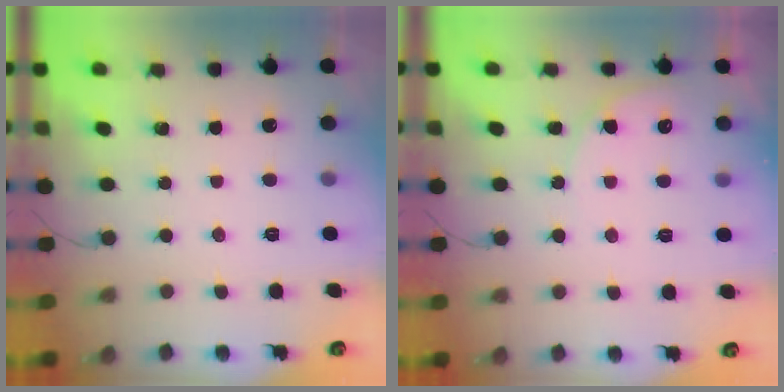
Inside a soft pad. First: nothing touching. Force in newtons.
{"total": 5.6, "press": 5.6, "slide": 0.3}